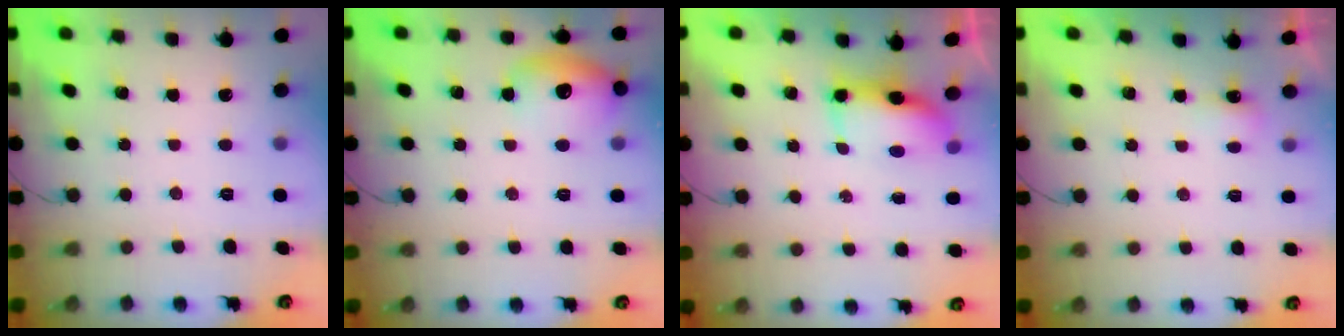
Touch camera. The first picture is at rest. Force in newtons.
{"total": 17.3, "press": 13.1, "slide": 11.4}
{"total": 7.3, "press": 7.3, "slide": 0.8}
{"total": 2.3, "press": 2.2, "slide": 0.6}